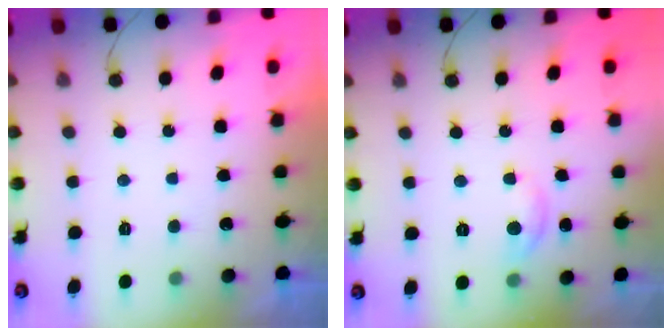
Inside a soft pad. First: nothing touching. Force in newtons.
{"total": 3.6, "press": 3.6, "slide": 0.3}